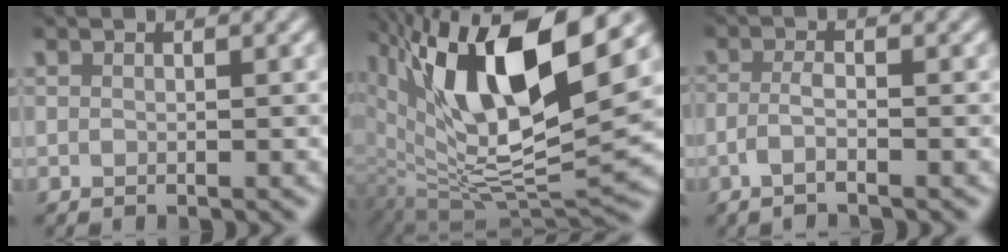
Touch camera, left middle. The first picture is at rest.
{"total": 14.2, "force": [5.7, 5.4, 11.8], "torque": [-0.209, -0.009, 0.112]}
{"total": 1.8, "force": [-1.1, 0.4, 1.4], "torque": [-0.026, -0.001, -0.028]}